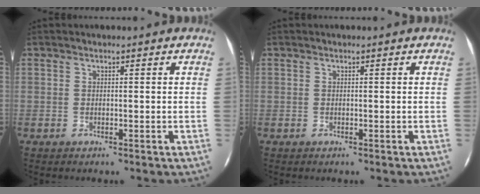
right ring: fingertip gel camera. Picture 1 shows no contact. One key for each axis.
{"total": 0.0}